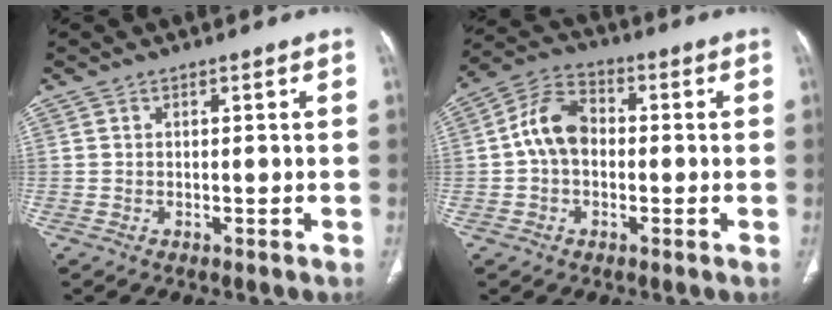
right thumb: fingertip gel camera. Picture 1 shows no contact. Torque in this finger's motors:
{"motor_torque": [-0.02, -0.01, 0.06, -0.14, 0.19]}